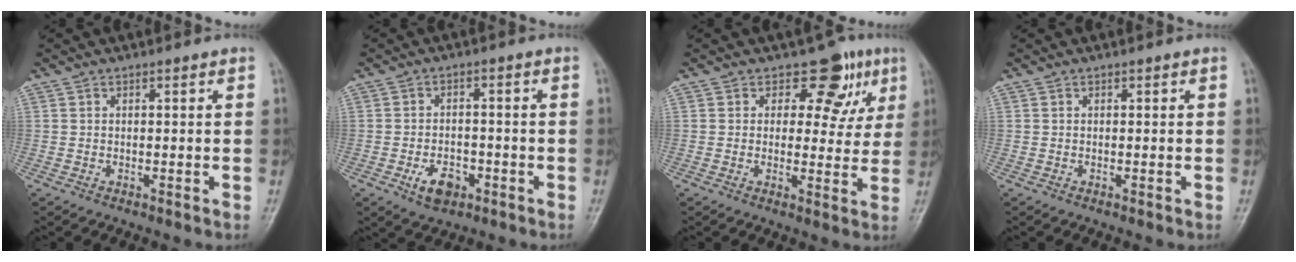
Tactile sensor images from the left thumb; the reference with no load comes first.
{"total": 5.5, "force": [-2.7, 3.6, 3.2], "torque": [-0.041, 0.014, -0.042]}
{"total": 7.6, "force": [4.1, 5.6, 3.1], "torque": [0.011, -0.013, 0.045]}
{"total": 0.0}